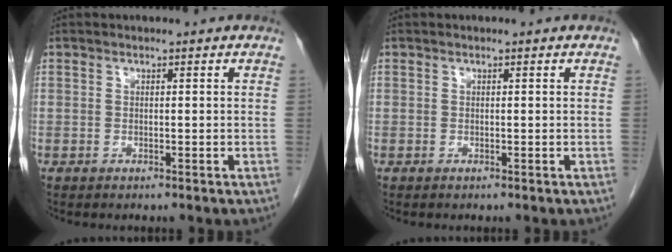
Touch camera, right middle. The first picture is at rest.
{"total": 0.0}